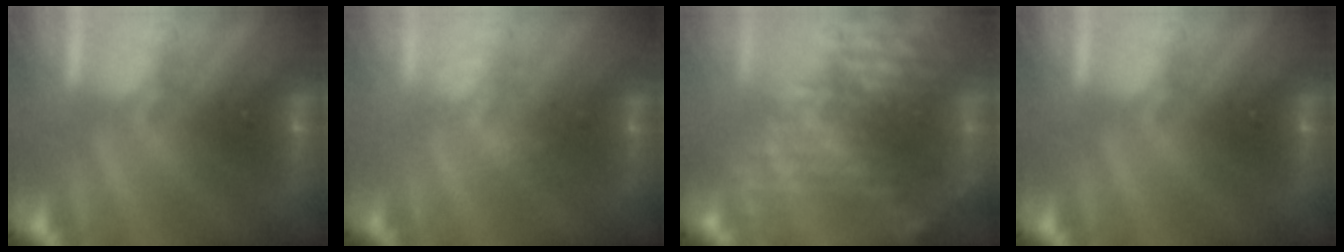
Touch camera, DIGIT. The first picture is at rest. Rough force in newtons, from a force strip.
{"total": 2.2}
{"total": 5.8}
{"total": 0.0}